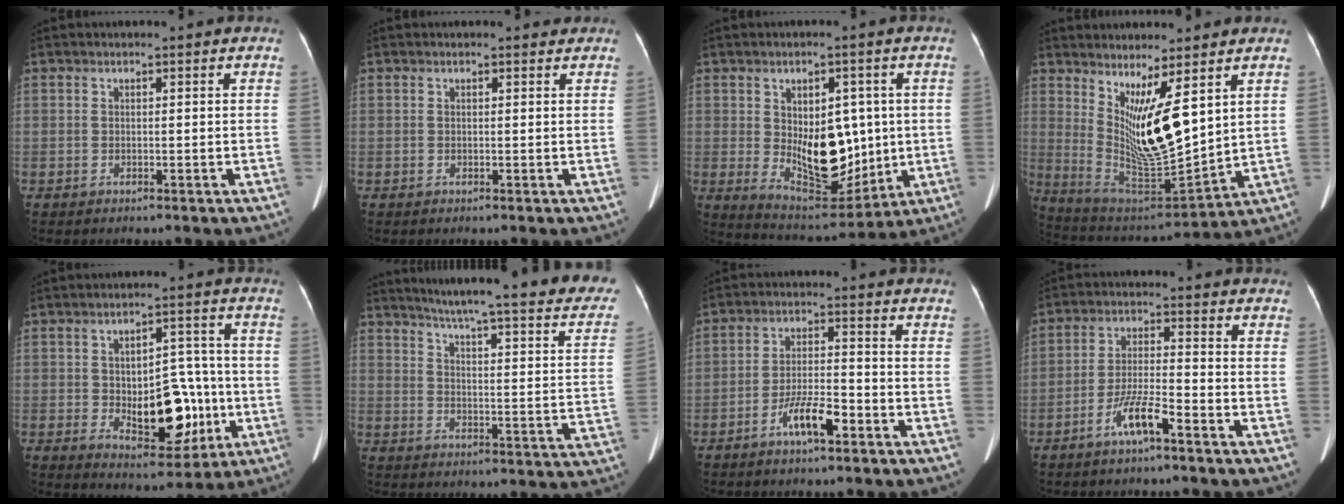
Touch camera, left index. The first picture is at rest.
{"total": 1.0, "force": [0.9, 0.4, -0.1], "torque": [-0.007, -0.004, 0.003]}
{"total": 12.2, "force": [0.1, 6.5, 10.3], "torque": [-0.161, 0.002, 0.025]}
{"total": 11.7, "force": [4.8, 1.7, 10.5], "torque": [-0.198, -0.032, 0.104]}
{"total": 11.8, "force": [-2.4, 6.0, 9.9], "torque": [-0.134, 0.014, -0.022]}
{"total": 27.1, "force": [22.5, 2.5, 14.8], "torque": [-0.208, -0.057, 0.265]}
{"total": 6.2, "force": [-3.6, 1.2, 4.9], "torque": [-0.099, 0.001, -0.064]}
{"total": 6.2, "force": [-3.9, 0.5, 4.8], "torque": [-0.100, -0.001, -0.074]}